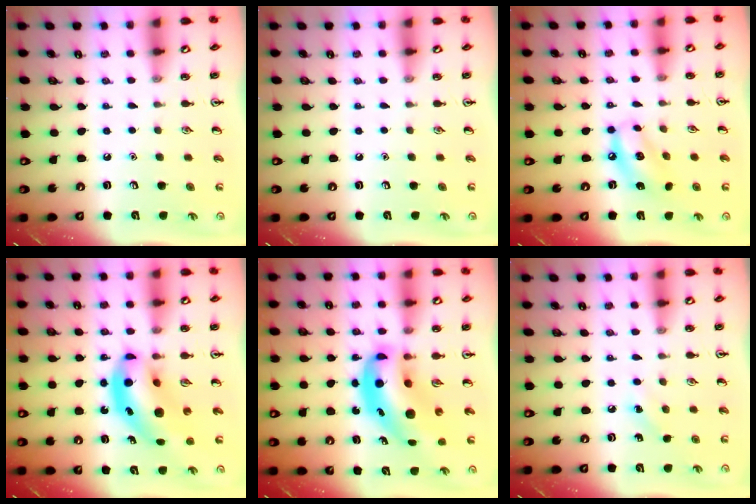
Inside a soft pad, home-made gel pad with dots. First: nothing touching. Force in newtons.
{"total": 0.0}
{"total": 9.4, "press": 9.2, "slide": 2.2}
{"total": 13.2, "press": 12.6, "slide": 3.9}
{"total": 12.8, "press": 12.2, "slide": 3.9}
{"total": 6.7, "press": 6.2, "slide": 2.4}